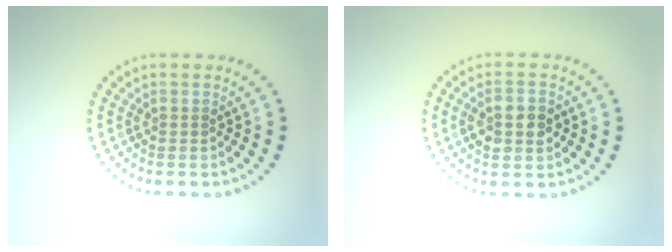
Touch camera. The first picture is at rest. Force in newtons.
{"total": 2.8, "press": 2.8, "slide": 0.1}